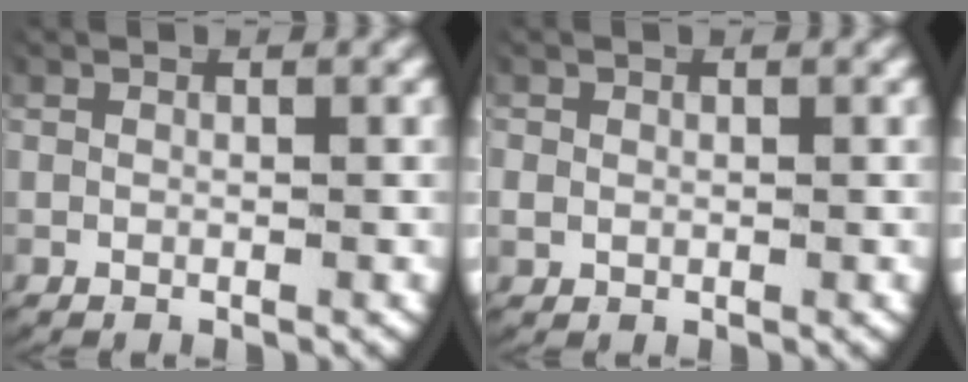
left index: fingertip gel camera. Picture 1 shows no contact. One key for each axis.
{"total": 1.1, "fx": 0.0, "fy": 1.1, "fz": 0.4, "tx": -0.017, "ty": -0.005, "tz": 0.005}